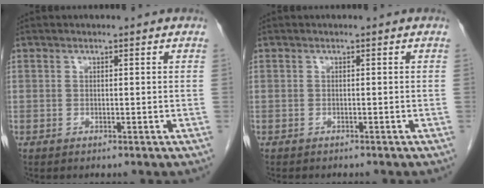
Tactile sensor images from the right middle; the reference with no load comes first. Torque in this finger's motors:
{"motor_torque": [0.02, -0.01, -0.01, 0.00]}